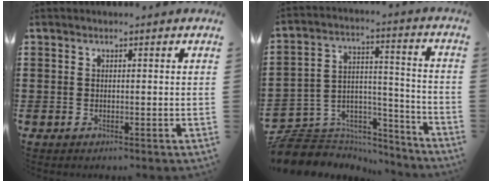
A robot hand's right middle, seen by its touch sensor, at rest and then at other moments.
{"total": 7.0, "force": [-6.4, 2.8, 0.3], "torque": [-0.020, 0.004, -0.129]}